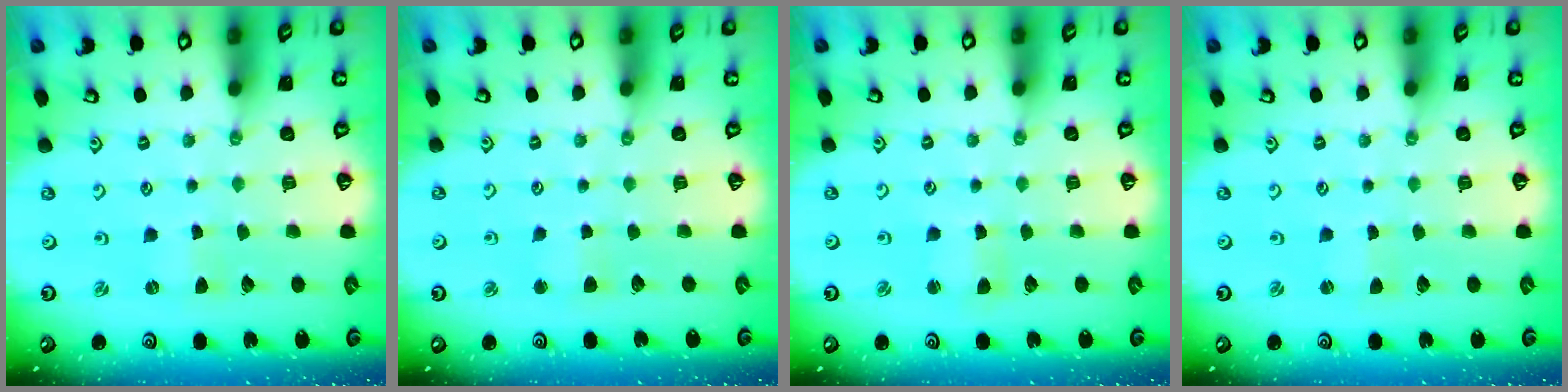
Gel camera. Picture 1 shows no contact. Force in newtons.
{"total": 2.8, "press": 2.8, "slide": 0.3}
{"total": 2.4, "press": 2.3, "slide": 0.4}
{"total": 0.0}